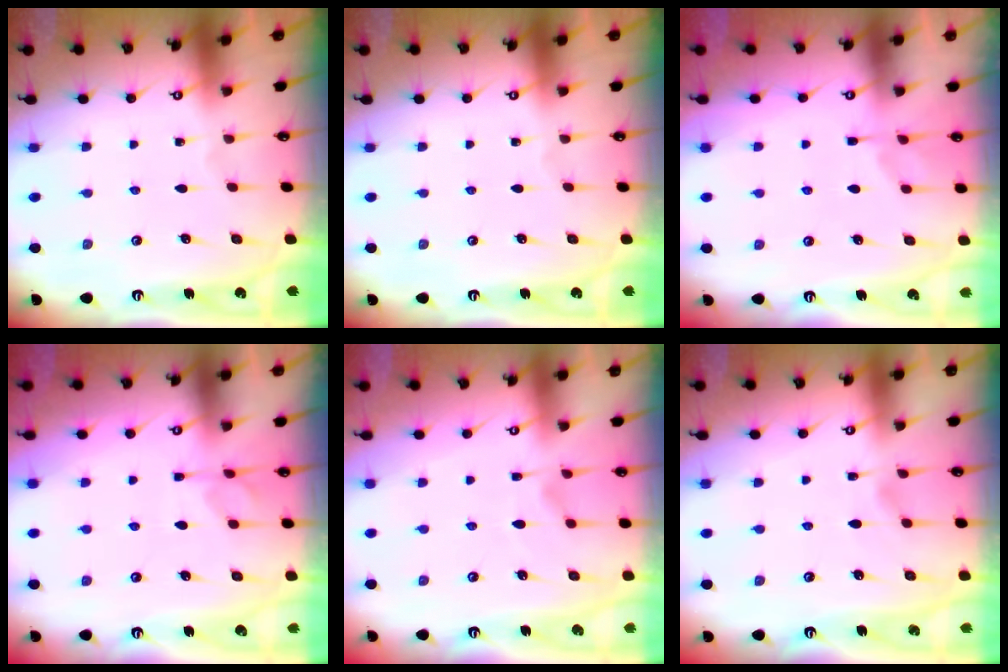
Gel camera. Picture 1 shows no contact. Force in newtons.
{"total": 0.0}
{"total": 5.4, "press": 5.2, "slide": 1.4}
{"total": 2.3, "press": 1.9, "slide": 1.3}
{"total": 2.5, "press": 2.1, "slide": 1.3}
{"total": 1.1, "press": 0.6, "slide": 1.0}